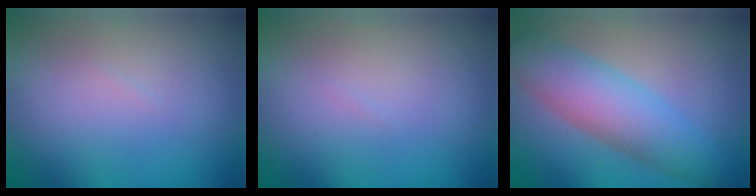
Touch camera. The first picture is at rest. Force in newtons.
{"total": 0.0}
{"total": 6.2, "press": 6.2, "slide": 0.1}